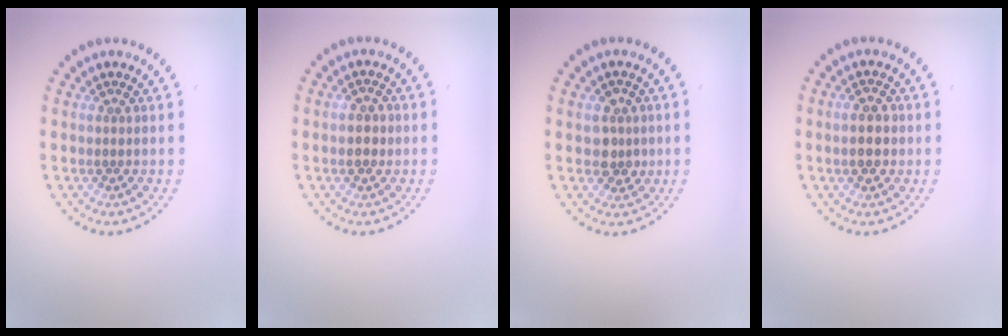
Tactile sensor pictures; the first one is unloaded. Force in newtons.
{"total": 1.3, "press": 1.3, "slide": 0.3}
{"total": 2.4, "press": 2.3, "slide": 0.7}
{"total": 2.5, "press": 2.4, "slide": 0.2}